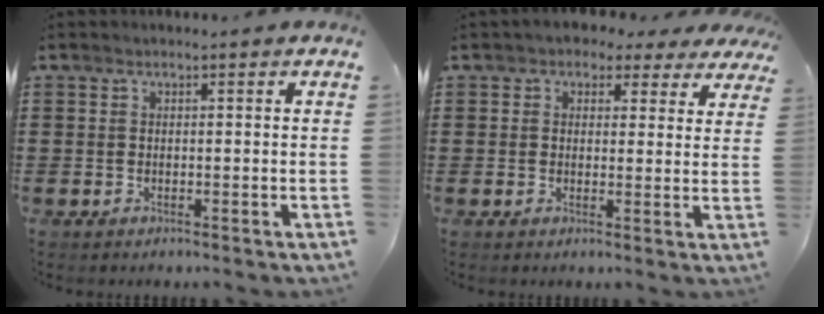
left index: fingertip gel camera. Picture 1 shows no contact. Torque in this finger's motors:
{"motor_torque": [2.14, 0.00, 0.88, 0.12]}